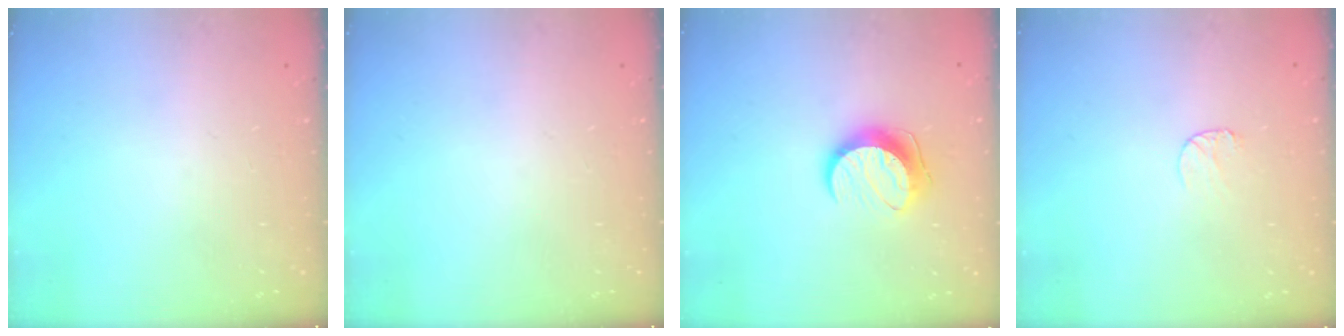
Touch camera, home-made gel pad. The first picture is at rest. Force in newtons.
{"total": 0.0}
{"total": 10.1, "press": 10.1, "slide": 0.1}
{"total": 5.1, "press": 5.0, "slide": 0.4}